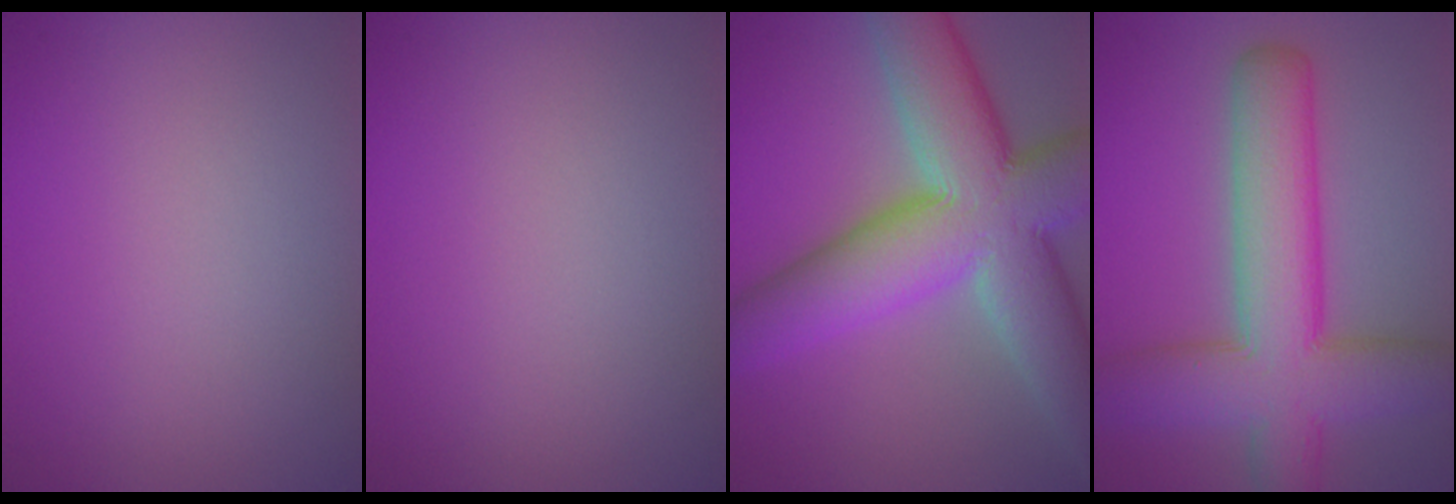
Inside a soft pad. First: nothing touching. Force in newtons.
{"total": 0.0}
{"total": 13.7, "press": 13.7, "slide": 0.9}
{"total": 9.9, "press": 9.9, "slide": 0.6}